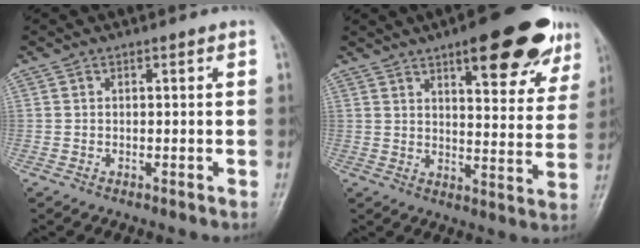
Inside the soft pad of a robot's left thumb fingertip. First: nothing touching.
{"total": 19.2, "force": [11.5, 6.5, 14.0], "torque": [-0.140, -0.039, 0.154]}